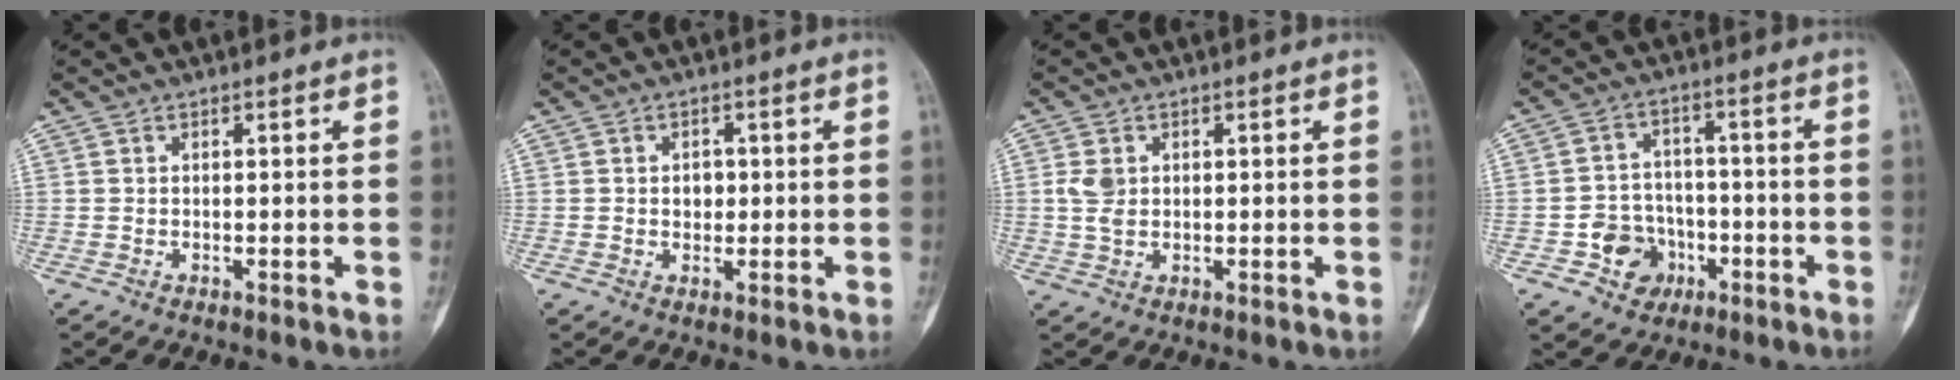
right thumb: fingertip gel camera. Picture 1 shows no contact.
{"total": 2.6, "force": [0.1, 2.1, 1.5], "torque": [-0.005, 0.004, 0.001]}
{"total": 3.5, "force": [0.6, 2.6, 2.3], "torque": [-0.042, 0.000, 0.016]}
{"total": 8.0, "force": [-3.3, 6.8, 2.5], "torque": [-0.002, 0.031, -0.050]}